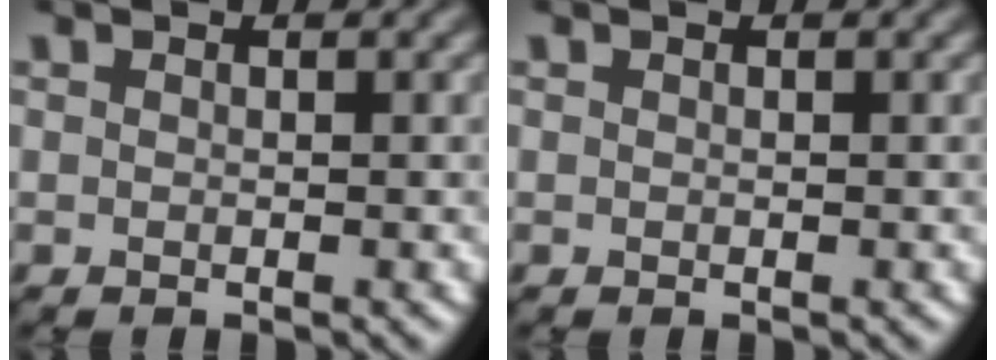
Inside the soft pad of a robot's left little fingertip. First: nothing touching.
{"total": 0.0}